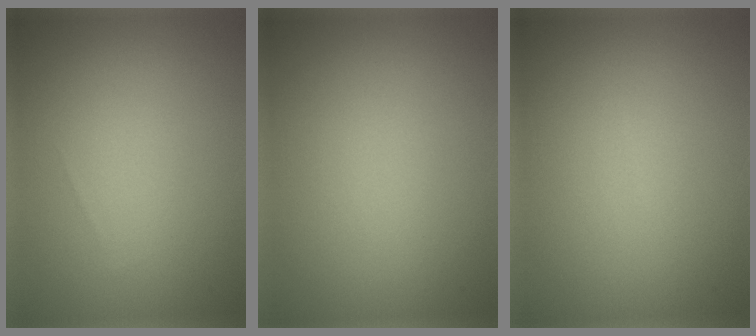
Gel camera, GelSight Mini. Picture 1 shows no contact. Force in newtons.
{"total": 0.0}
{"total": 0.0}